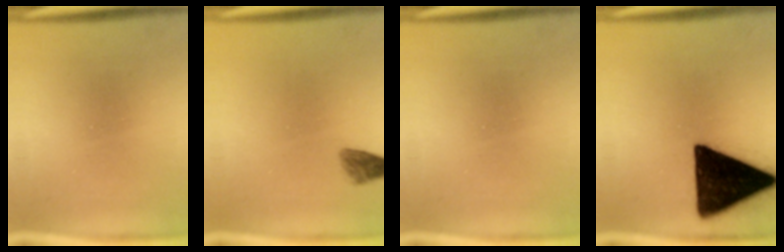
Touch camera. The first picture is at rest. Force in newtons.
{"total": 1.9}
{"total": 0.0}
{"total": 19.4}